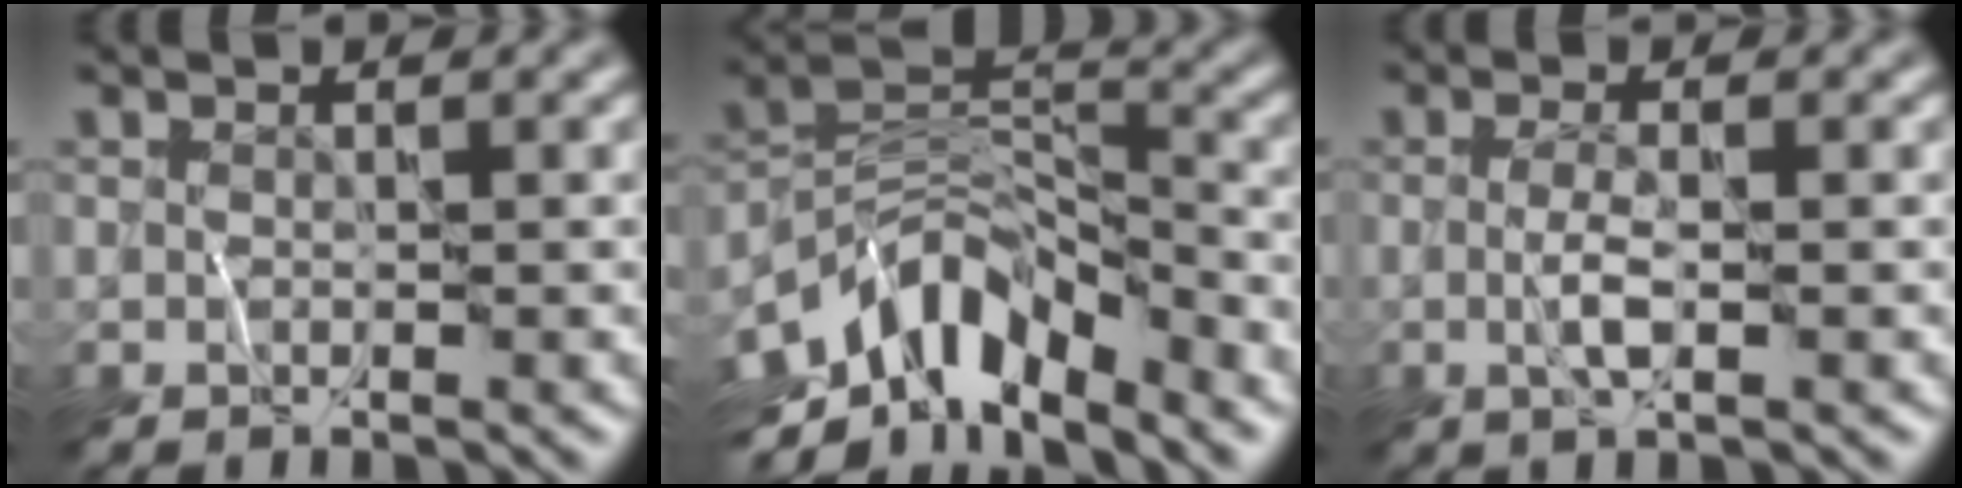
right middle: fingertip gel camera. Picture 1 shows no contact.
{"total": 9.3, "force": [-5.7, 4.0, 6.0], "torque": [-0.096, 0.004, -0.119]}
{"total": 2.0, "force": [-0.3, 0.2, 2.0], "torque": [-0.040, 0.001, -0.010]}